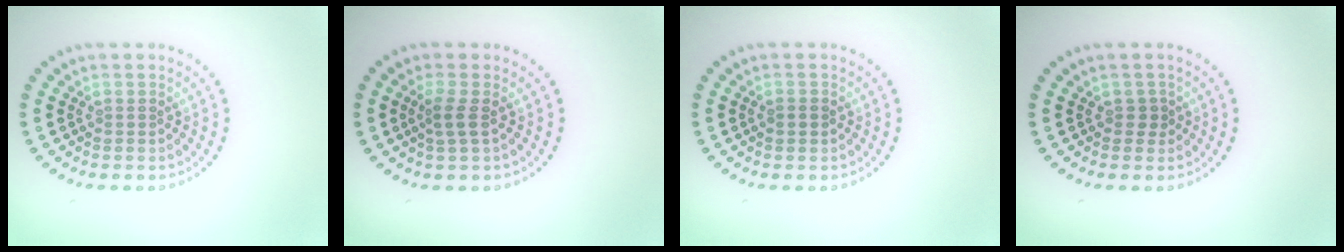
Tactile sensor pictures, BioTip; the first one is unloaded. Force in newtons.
{"total": 1.6, "press": 1.3, "slide": 0.9}
{"total": 1.3, "press": 1.3, "slide": 0.2}
{"total": 0.9, "press": 0.7, "slide": 0.6}